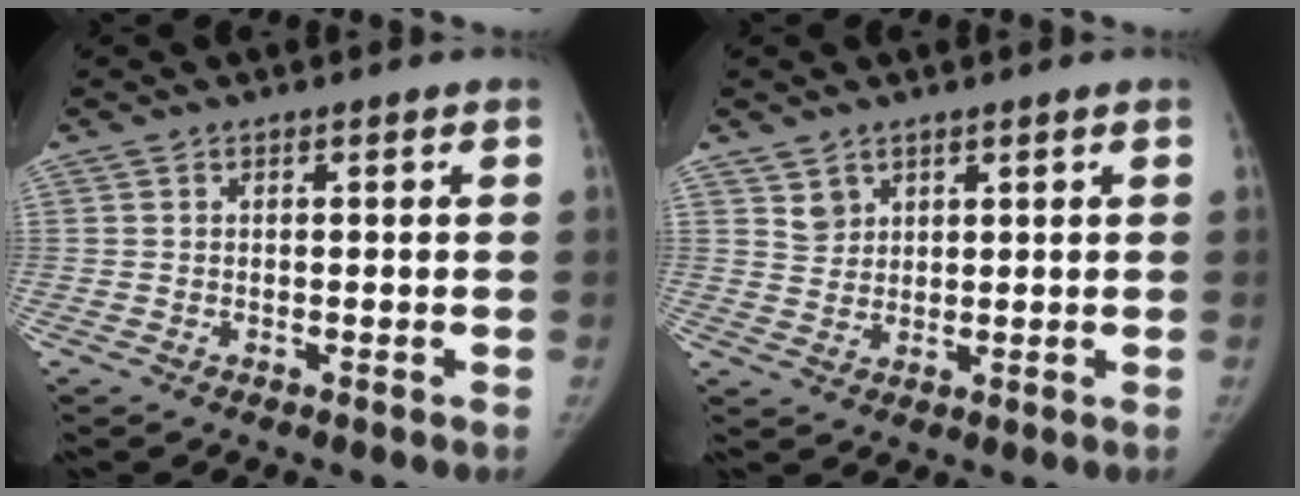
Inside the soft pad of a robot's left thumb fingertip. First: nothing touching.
{"total": 2.9, "force": [1.9, 2.1, 0.3], "torque": [0.015, -0.017, 0.037]}